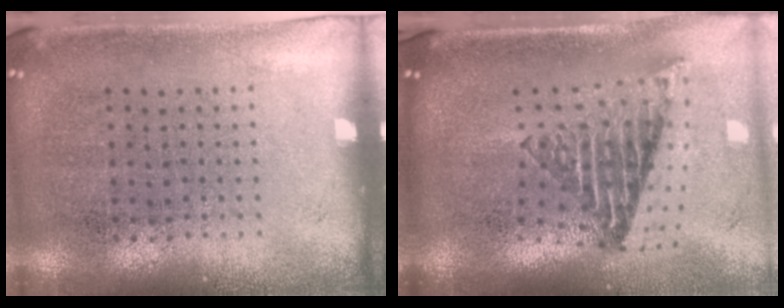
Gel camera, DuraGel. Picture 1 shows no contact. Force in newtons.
{"total": 2.8, "press": 1.7, "slide": 2.2}